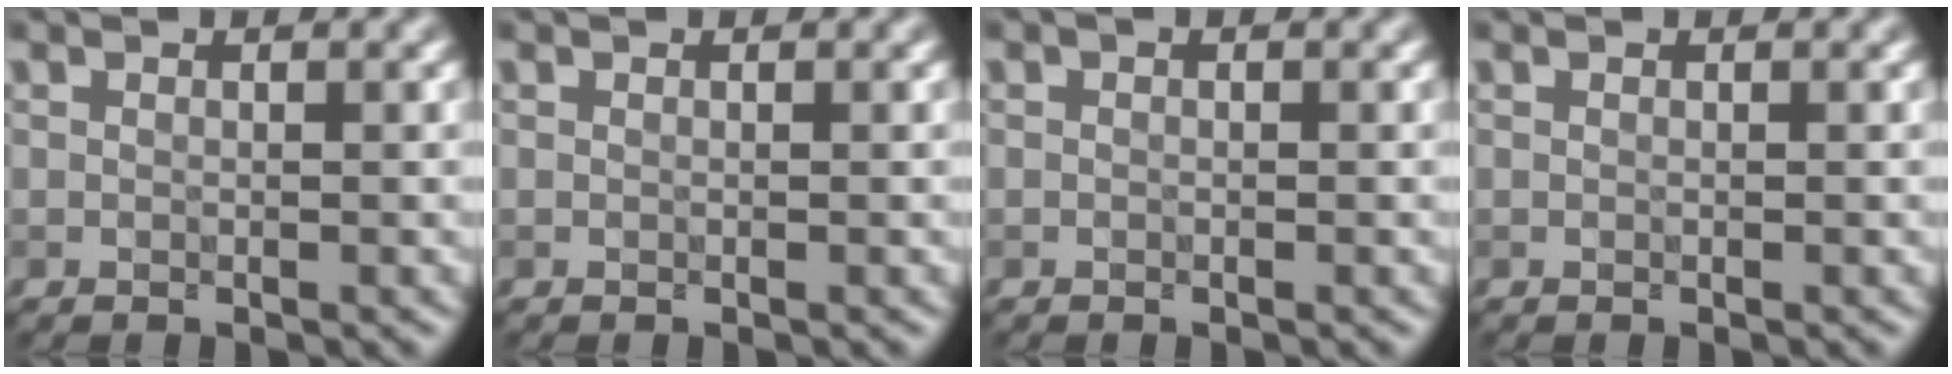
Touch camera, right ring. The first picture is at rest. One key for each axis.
{"total": 0.0}
{"total": 0.0}
{"total": 0.0}